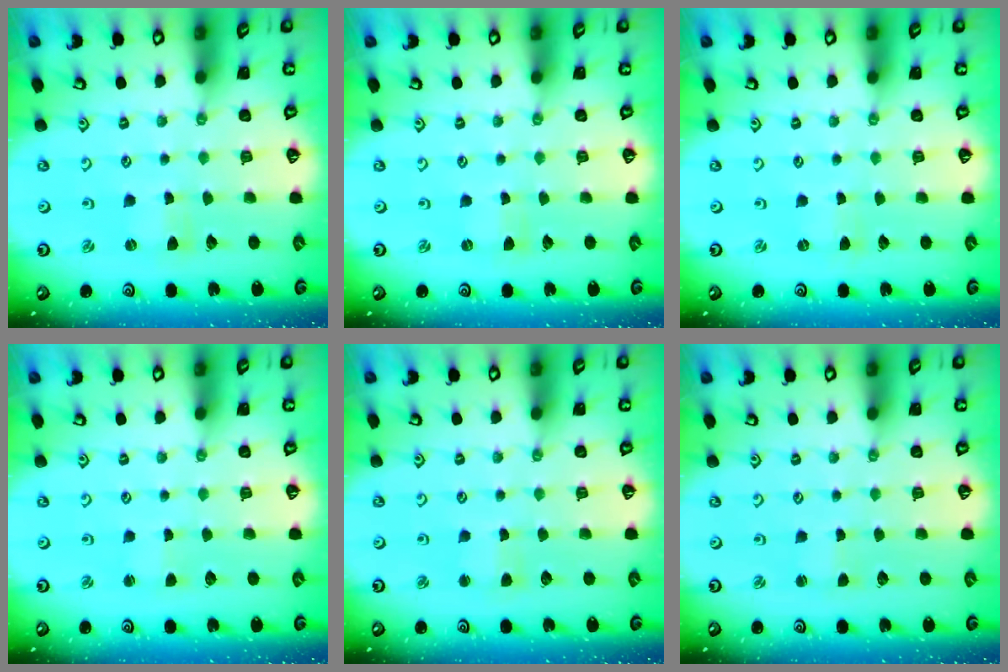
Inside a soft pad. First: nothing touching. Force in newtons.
{"total": 0.0}
{"total": 0.0}
{"total": 1.3, "press": 1.3, "slide": 0.2}
{"total": 2.7, "press": 2.6, "slide": 0.4}
{"total": 0.6, "press": 0.6, "slide": 0.0}